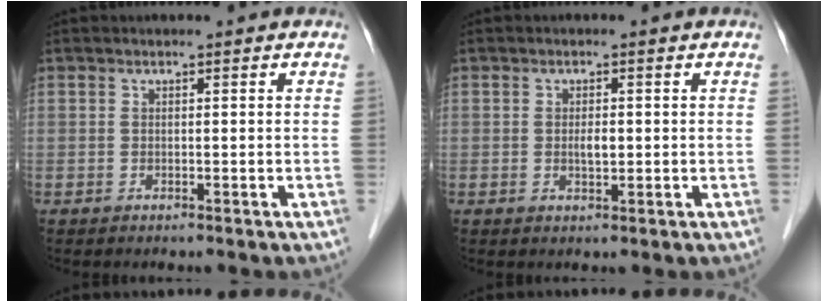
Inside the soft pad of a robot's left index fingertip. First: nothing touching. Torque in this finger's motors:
{"motor_torque": [0.05, 0.03, 0.02, 0.03]}